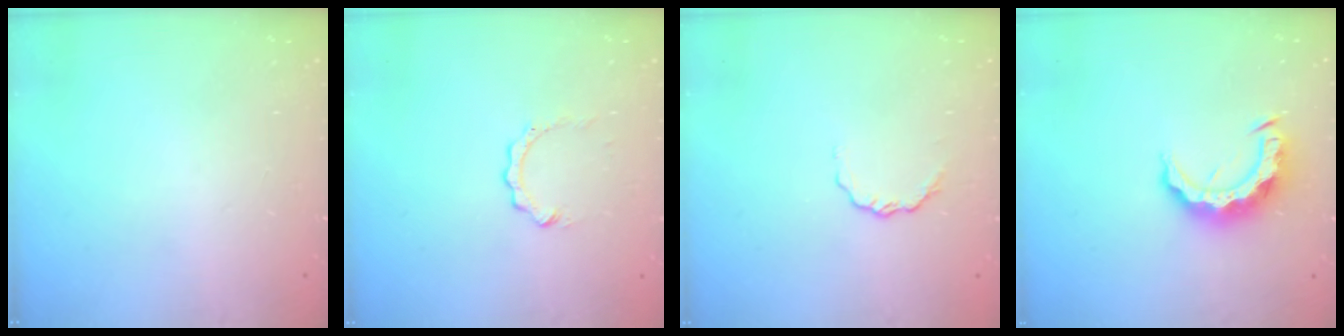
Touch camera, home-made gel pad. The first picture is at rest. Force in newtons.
{"total": 2.3, "press": 2.3, "slide": 0.2}
{"total": 4.4, "press": 4.4, "slide": 0.6}
{"total": 11.0, "press": 10.9, "slide": 0.9}